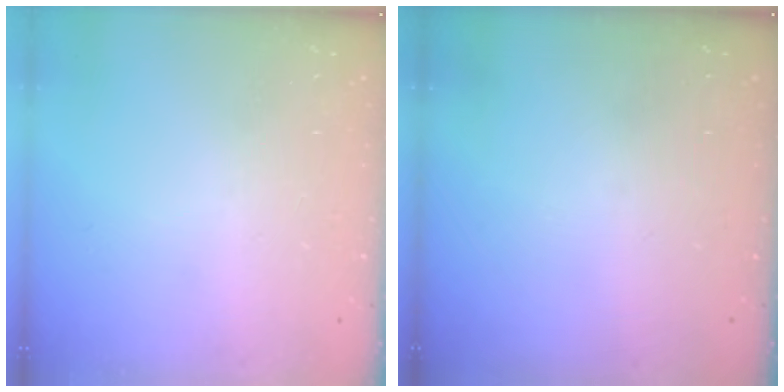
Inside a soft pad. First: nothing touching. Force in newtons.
{"total": 0.0}